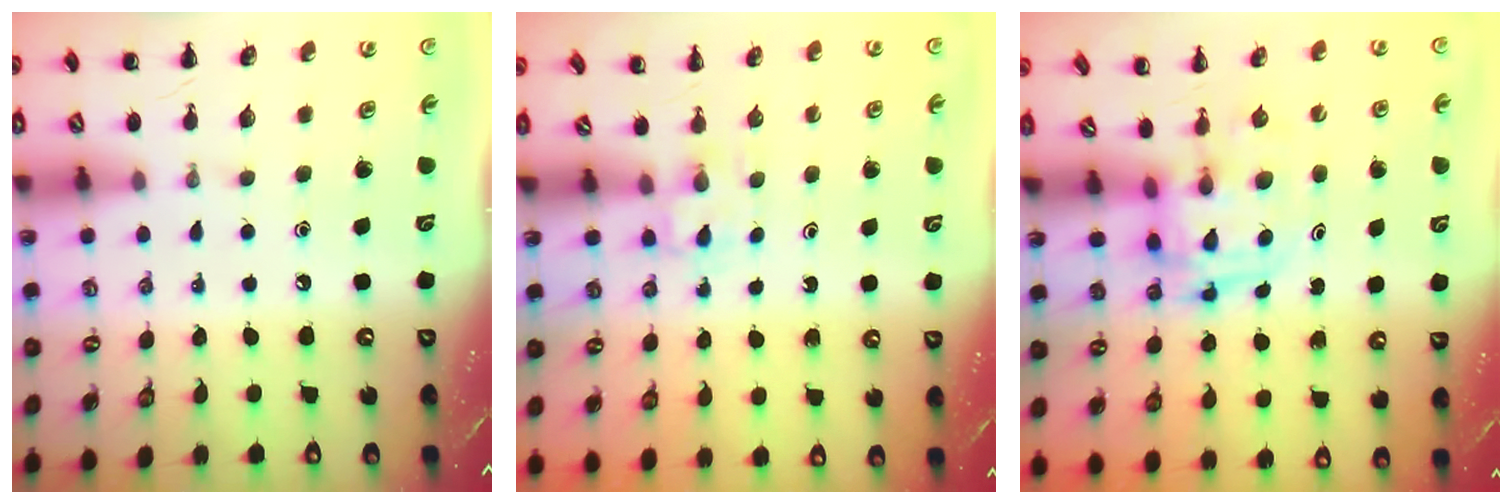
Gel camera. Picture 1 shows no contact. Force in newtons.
{"total": 2.3, "press": 2.1, "slide": 0.9}
{"total": 3.0, "press": 3.0, "slide": 0.5}